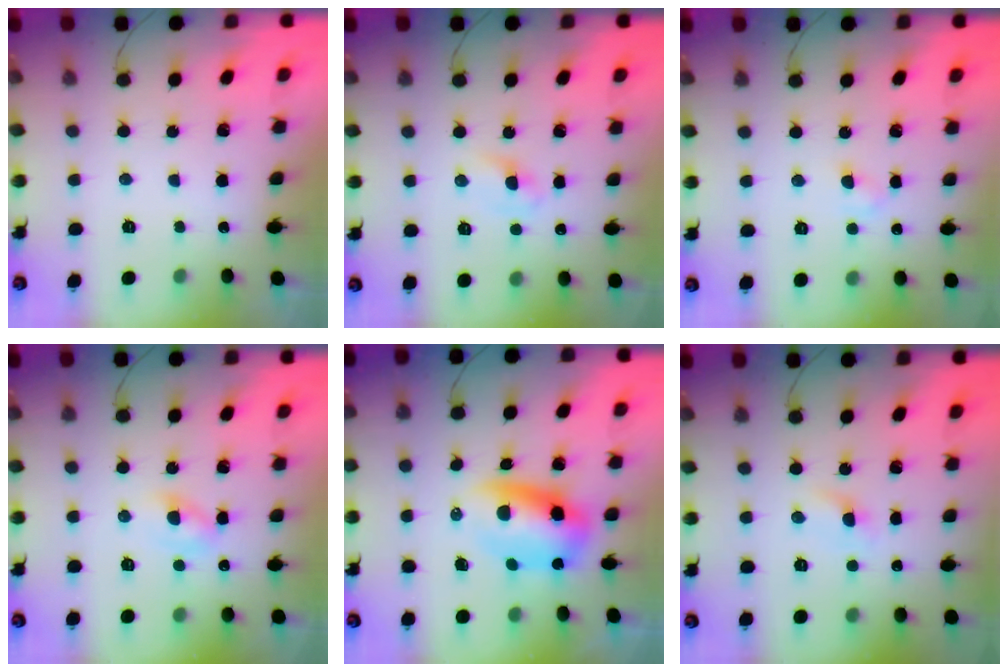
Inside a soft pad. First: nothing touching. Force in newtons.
{"total": 2.7, "press": 2.5, "slide": 1.0}
{"total": 2.5, "press": 2.3, "slide": 1.0}
{"total": 2.4, "press": 2.2, "slide": 1.0}
{"total": 8.0, "press": 7.7, "slide": 2.1}
{"total": 1.6, "press": 1.4, "slide": 0.8}